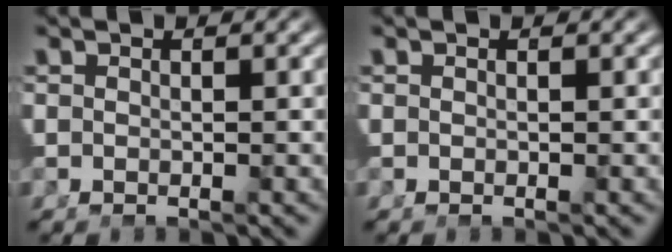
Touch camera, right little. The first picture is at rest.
{"total": 0.0}